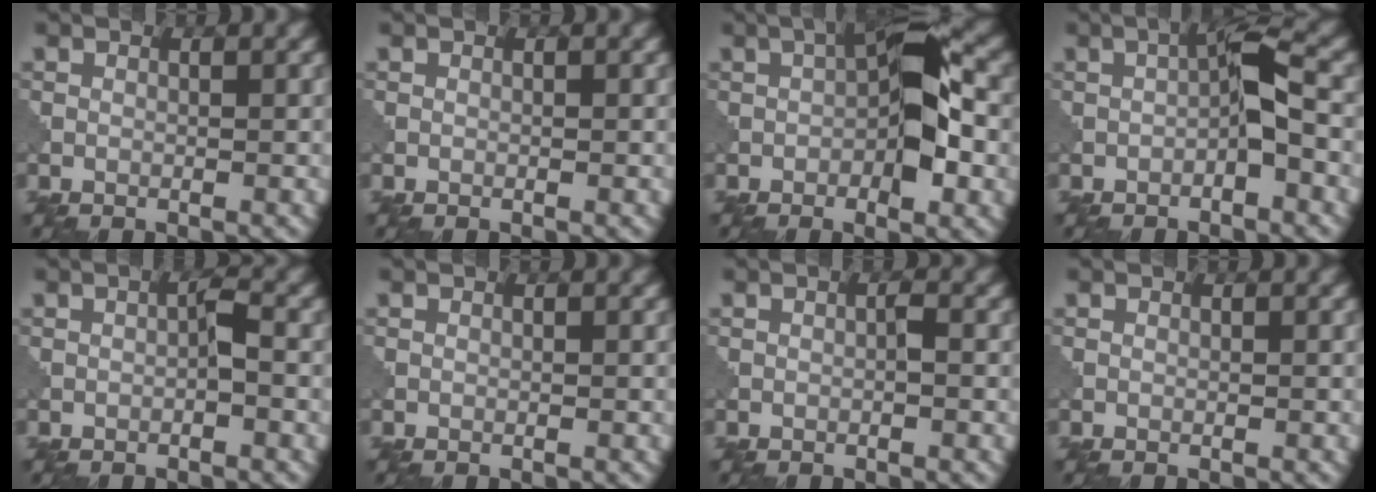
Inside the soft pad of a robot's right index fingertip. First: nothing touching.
{"total": 0.0}
{"total": 7.6, "force": [-0.6, 3.0, 7.0], "torque": [-0.103, 0.015, -0.022]}
{"total": 3.2, "force": [-0.9, 0.6, 3.0], "torque": [-0.052, 0.014, -0.018]}
{"total": 1.2, "force": [-0.4, 0.2, 1.1], "torque": [-0.019, 0.006, -0.005]}
{"total": 0.0}
{"total": 0.6, "force": [-0.2, 0.1, 0.6], "torque": [-0.011, 0.004, -0.004]}
{"total": 0.0}